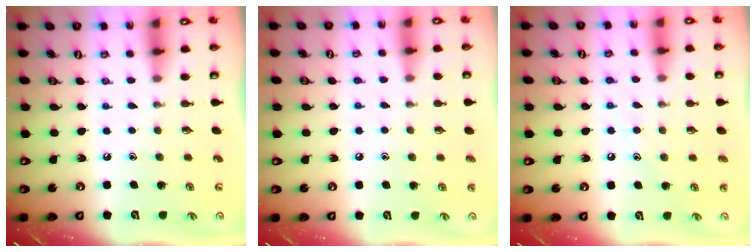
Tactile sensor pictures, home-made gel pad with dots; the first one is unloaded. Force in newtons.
{"total": 3.5, "press": 3.5, "slide": 0.4}
{"total": 8.2, "press": 8.2, "slide": 0.7}